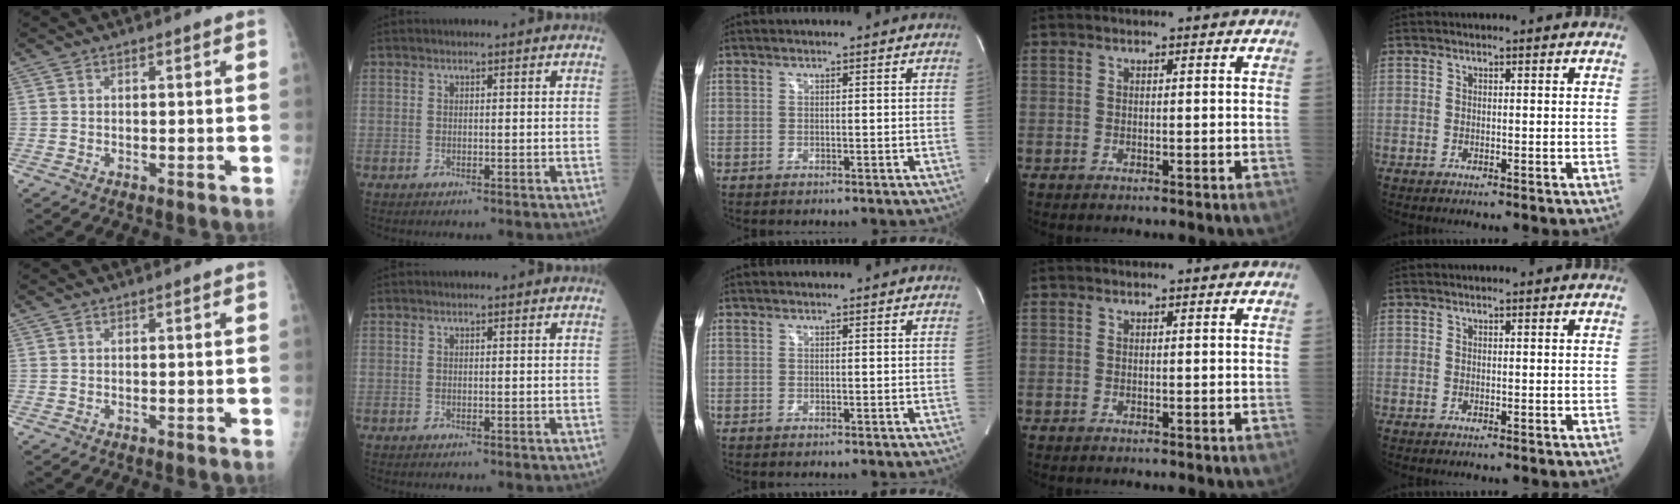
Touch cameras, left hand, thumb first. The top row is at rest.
{}